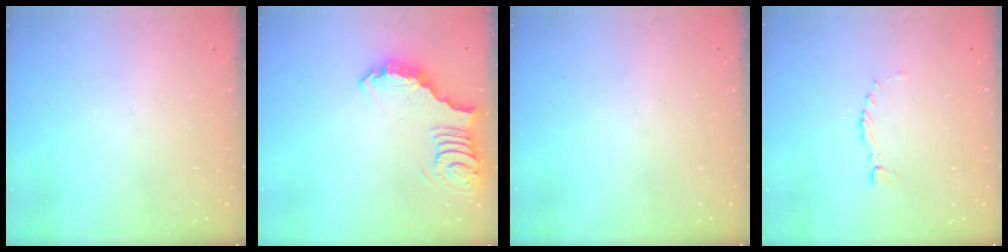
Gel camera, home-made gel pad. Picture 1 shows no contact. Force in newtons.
{"total": 3.8, "press": 3.8, "slide": 0.6}
{"total": 0.0}
{"total": 0.0}